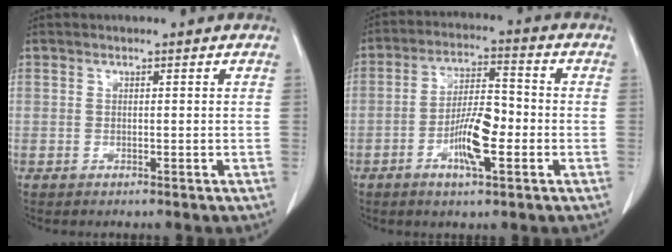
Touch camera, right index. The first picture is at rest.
{"total": 8.7, "force": [-2.7, 2.1, 8.0], "torque": [-0.151, 0.004, -0.049]}